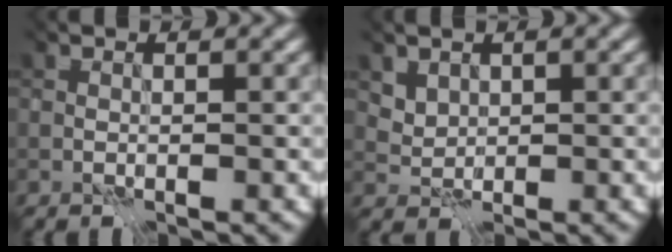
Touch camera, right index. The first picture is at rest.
{"total": 1.1, "force": [0.8, 0.7, -0.3], "torque": [-0.026, -0.028, 0.056]}